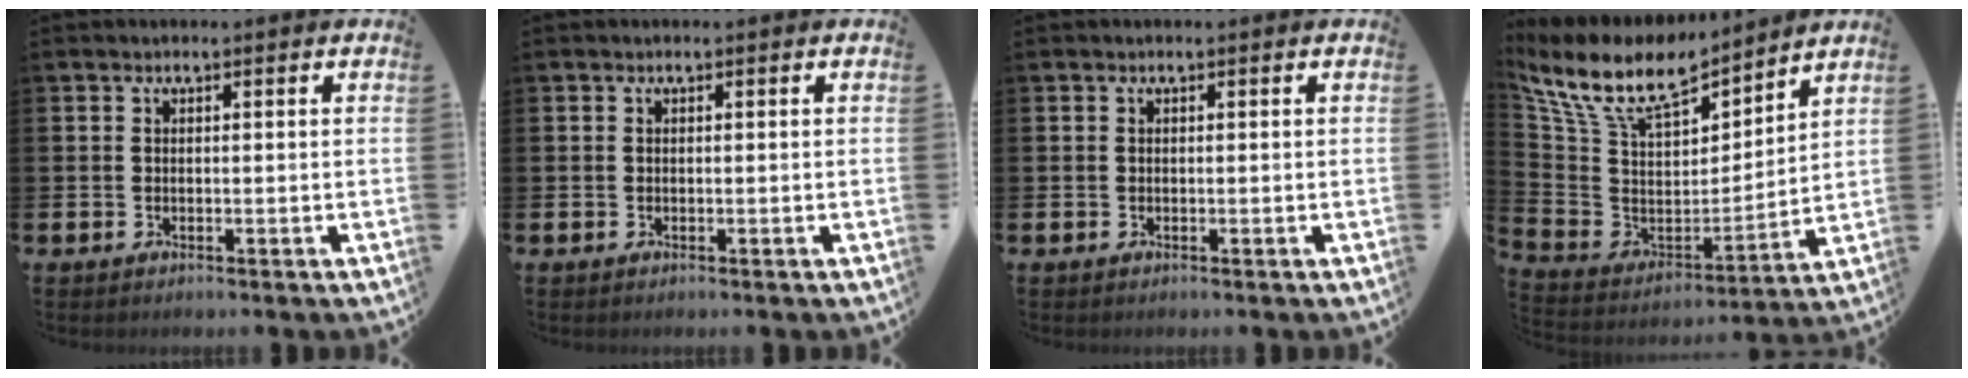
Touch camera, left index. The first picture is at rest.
{"total": 0.0}
{"total": 0.0}
{"total": 10.9, "force": [9.5, 3.8, 3.9], "torque": [-0.133, -0.063, 0.169]}